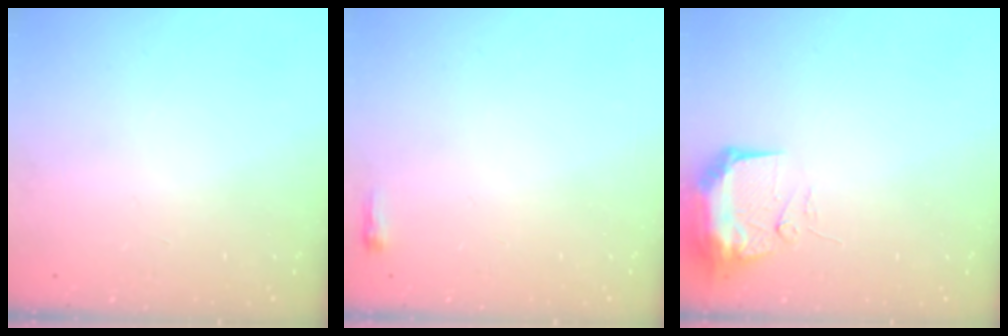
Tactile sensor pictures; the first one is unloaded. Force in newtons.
{"total": 2.3, "press": 2.2, "slide": 0.7}
{"total": 9.8, "press": 9.7, "slide": 1.2}